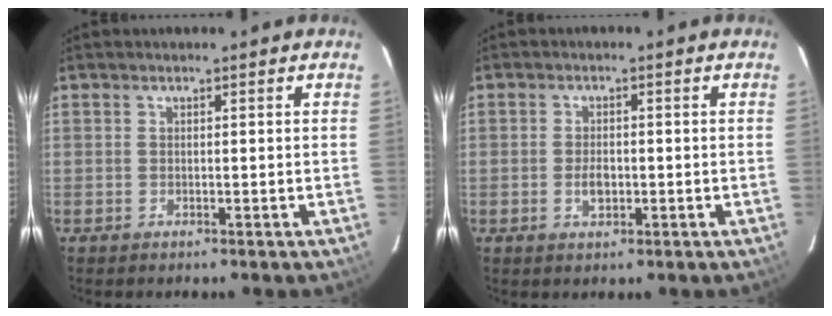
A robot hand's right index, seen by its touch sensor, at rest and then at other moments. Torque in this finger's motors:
{"motor_torque": [0.65, 0.03, 0.06, 0.02]}